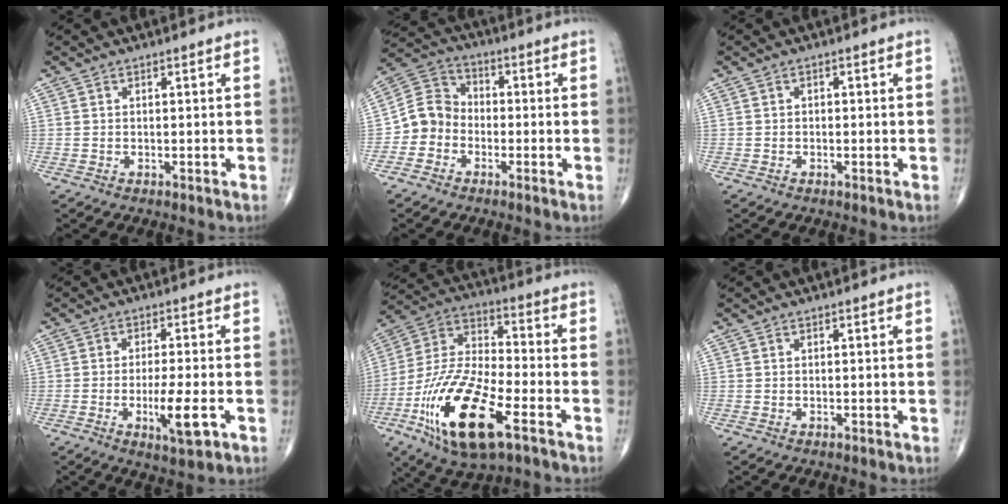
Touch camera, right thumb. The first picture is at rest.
{"total": 7.5, "force": [-2.5, 6.6, 2.6], "torque": [-0.028, 0.035, -0.061]}
{"total": 0.6, "force": [-0.1, 0.5, 0.3], "torque": [0.003, 0.003, -0.006]}
{"total": 7.4, "force": [-2.4, 1.8, 6.8], "torque": [-0.119, -0.005, -0.035]}
{"total": 22.0, "force": [-9.6, 8.4, 17.9], "torque": [-0.373, 0.027, -0.174]}
{"total": 0.0}